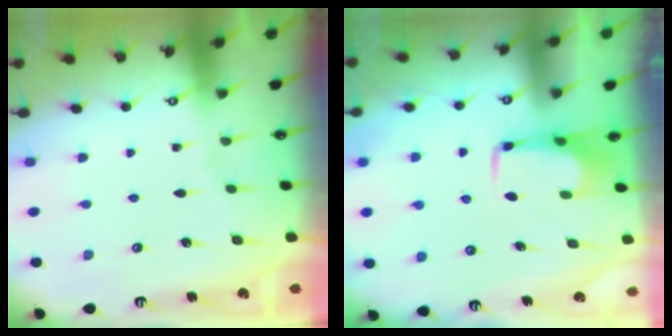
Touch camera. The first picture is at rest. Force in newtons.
{"total": 1.0, "press": 0.9, "slide": 0.4}